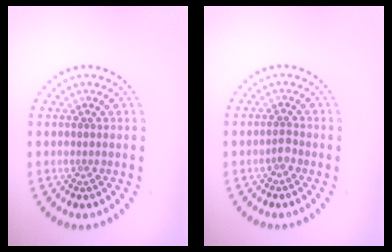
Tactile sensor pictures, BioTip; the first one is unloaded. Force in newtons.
{"total": 0.9, "press": 0.7, "slide": 0.5}